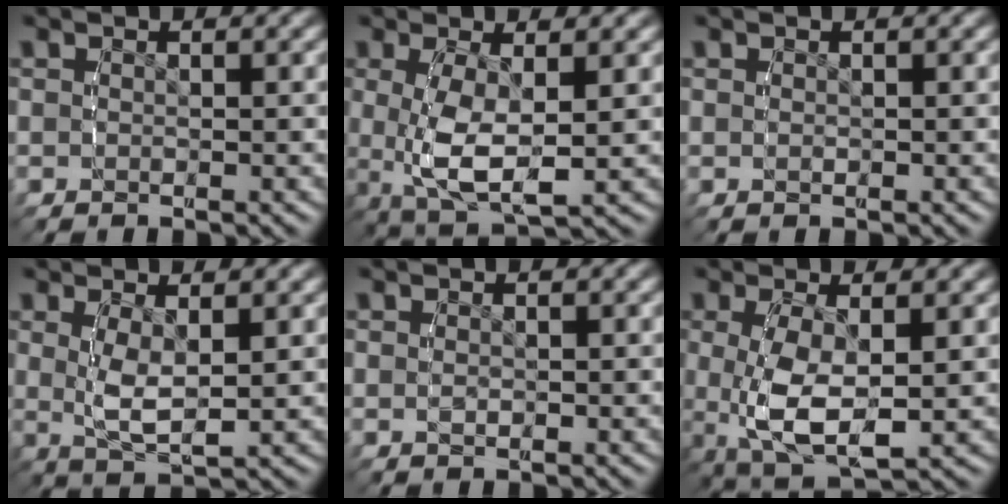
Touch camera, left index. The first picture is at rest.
{"total": 6.4, "force": [-0.7, 4.5, 4.4], "torque": [-0.109, -0.018, -0.010]}
{"total": 0.0}
{"total": 3.3, "force": [1.0, 2.3, 2.2], "torque": [-0.056, 0.002, 0.007]}
{"total": 0.0}
{"total": 6.8, "force": [-1.3, 5.0, 4.4], "torque": [-0.110, -0.022, -0.019]}